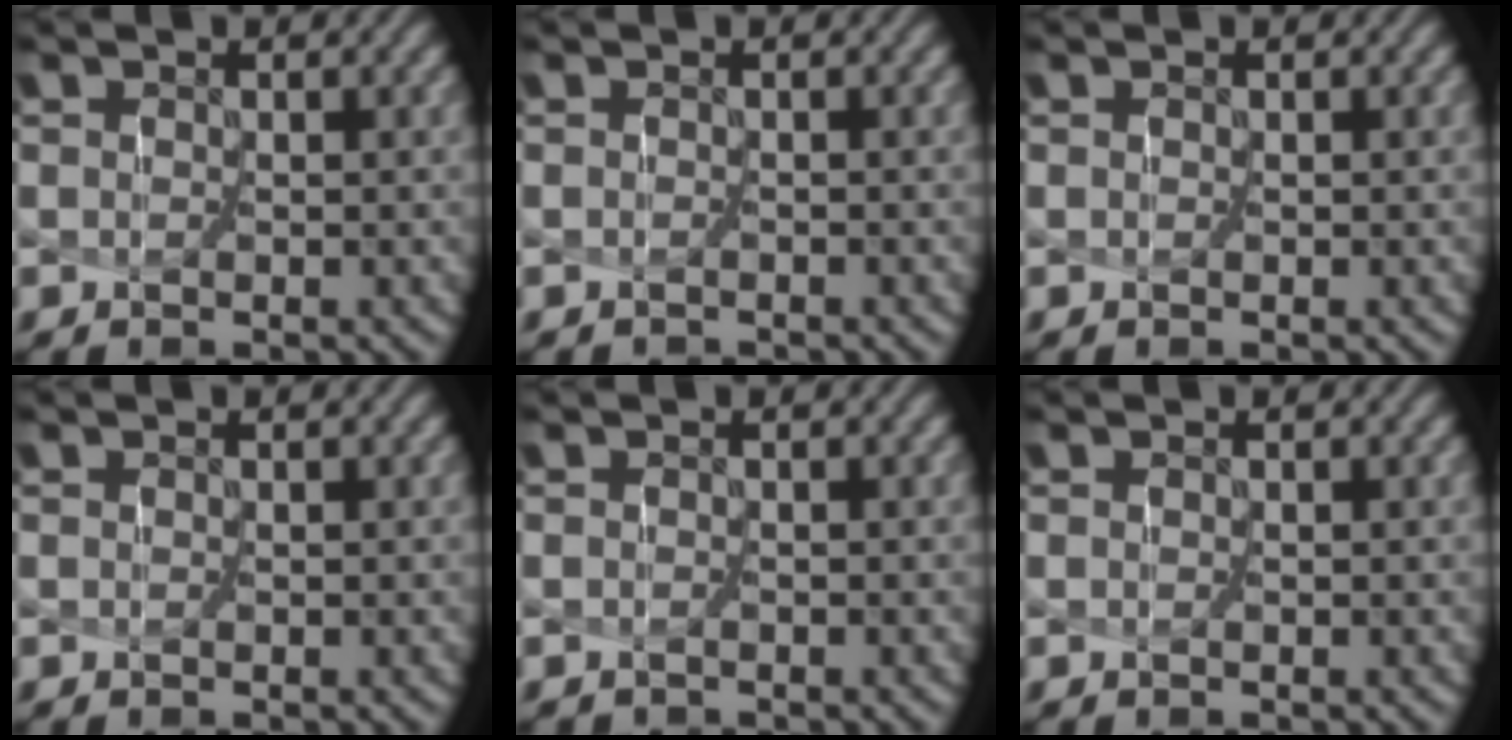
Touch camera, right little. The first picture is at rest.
{"total": 0.9, "force": [-0.8, -0.2, -0.4], "torque": [0.002, -0.003, -0.010]}
{"total": 0.0}
{"total": 0.0}
{"total": 0.8, "force": [-0.6, -0.1, -0.4], "torque": [0.003, -0.003, -0.004]}
{"total": 0.0}